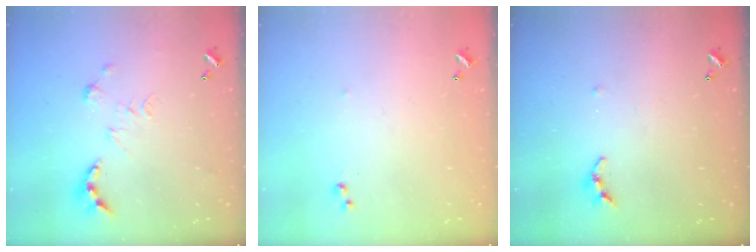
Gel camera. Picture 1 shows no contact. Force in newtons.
{"total": 5.4, "press": 5.4, "slide": 0.6}
{"total": 4.3, "press": 4.3, "slide": 0.4}